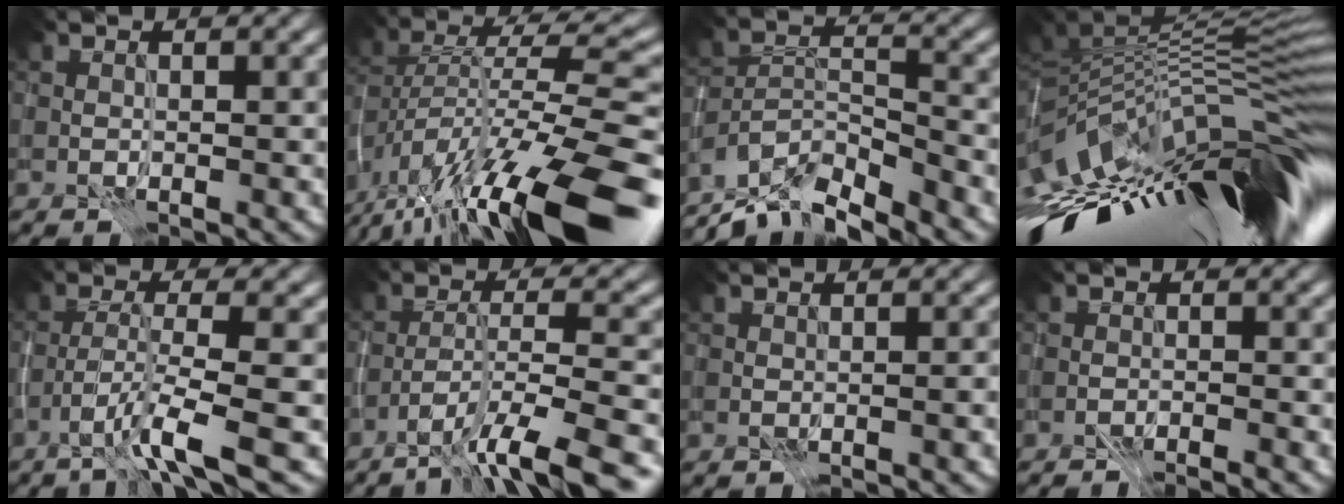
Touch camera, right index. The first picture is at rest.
{"total": 14.4, "force": [-7.2, 4.5, 11.7], "torque": [-0.209, 0.016, -0.116]}
{"total": 7.9, "force": [-6.9, 2.1, 3.2], "torque": [-0.052, -0.001, -0.122]}
{"total": 15.1, "force": [-3.2, 4.7, 13.9], "torque": [-0.191, 0.005, -0.044]}
{"total": 4.8, "force": [-2.7, 0.4, 4.0], "torque": [-0.063, 0.007, -0.054]}
{"total": 8.9, "force": [-6.1, 1.7, 6.2], "torque": [-0.090, 0.010, -0.101]}
{"total": 1.1, "force": [-0.9, 0.2, 0.6], "torque": [-0.001, 0.007, -0.011]}
{"total": 2.7, "force": [-2.7, 0.0, 0.4], "torque": [-0.006, 0.004, -0.040]}